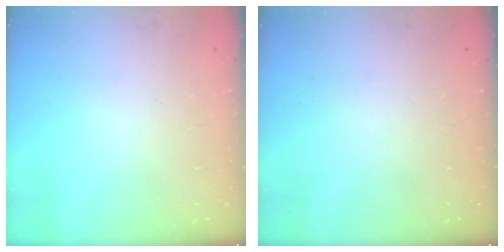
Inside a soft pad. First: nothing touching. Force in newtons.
{"total": 0.0}